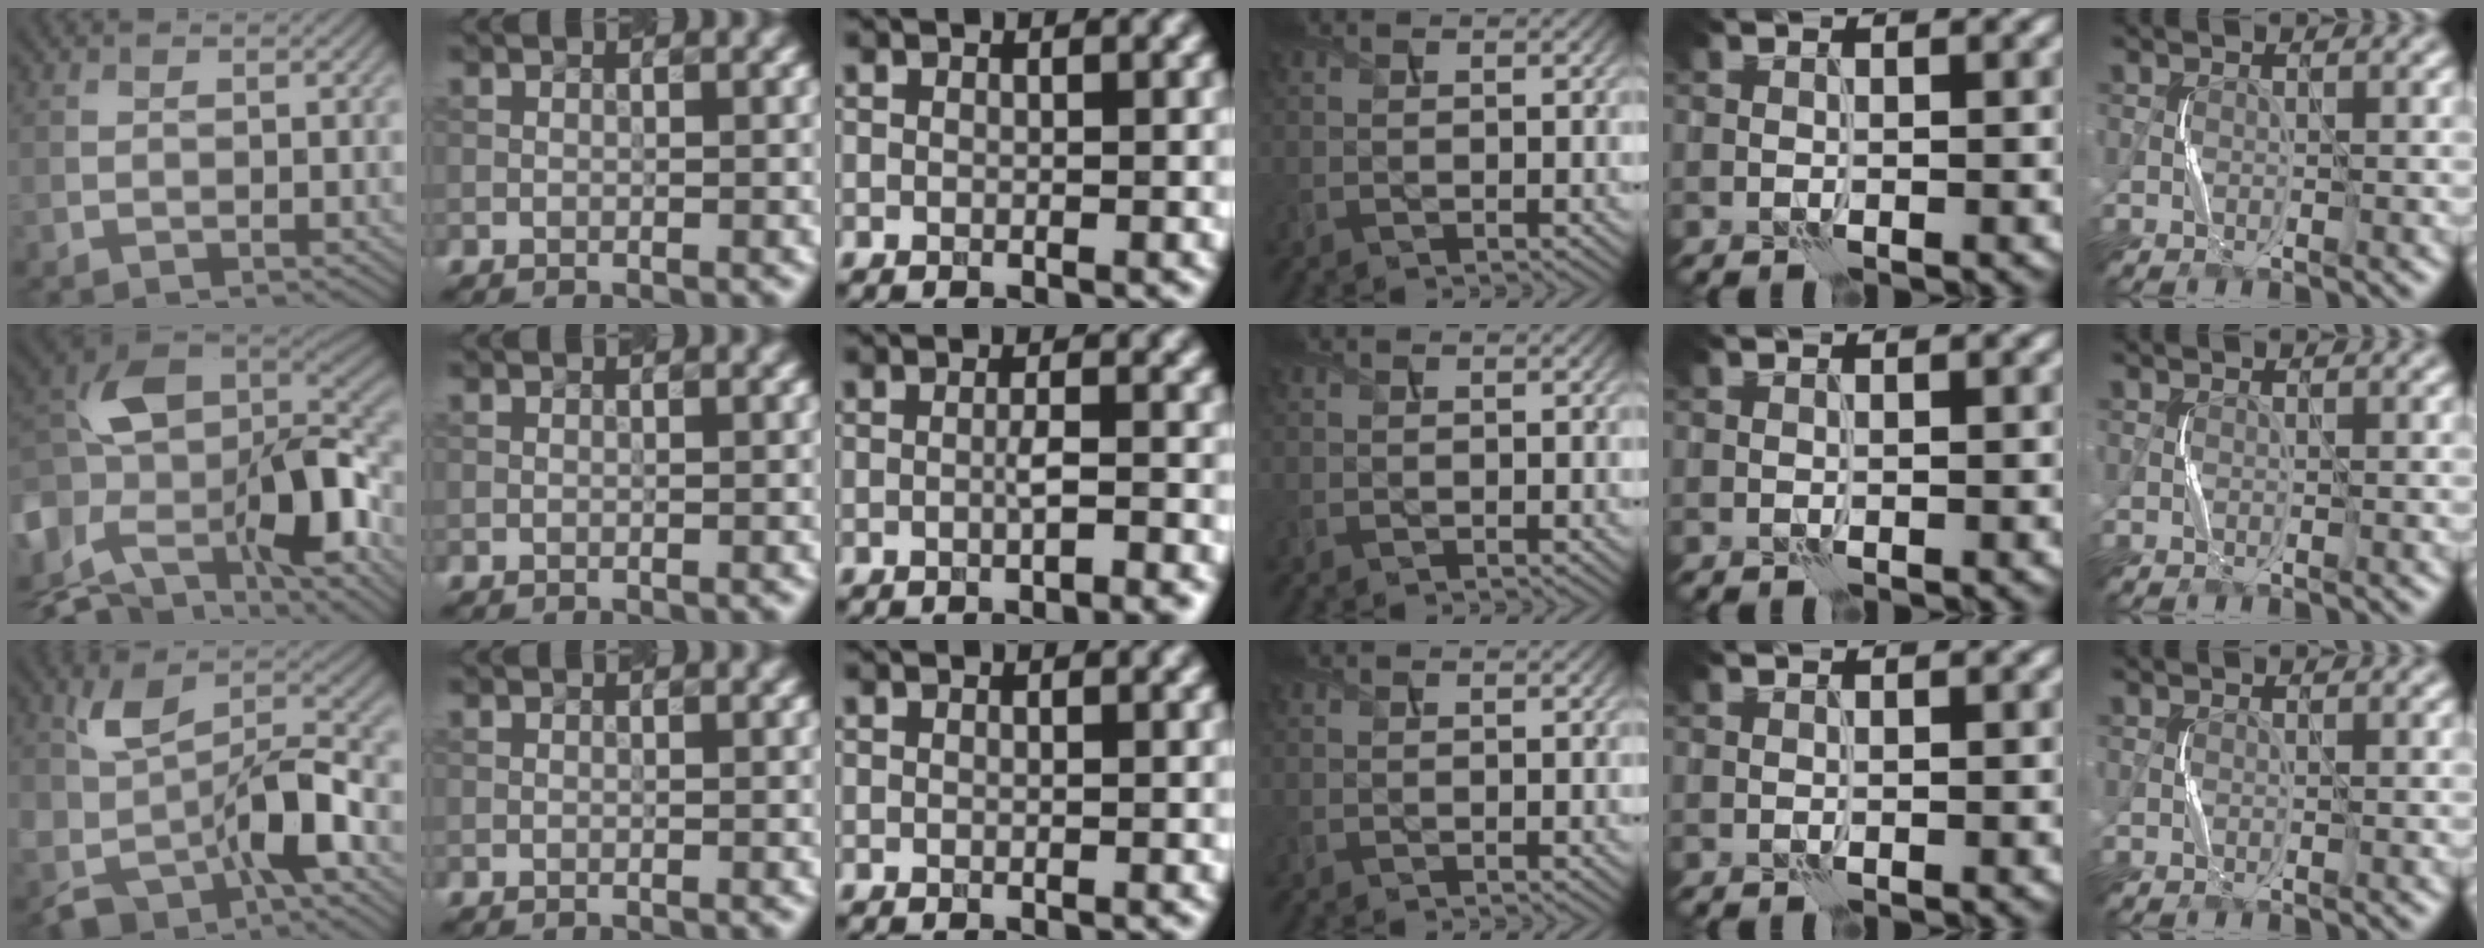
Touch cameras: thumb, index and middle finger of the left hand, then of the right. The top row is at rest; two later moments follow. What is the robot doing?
{"motion": "squeeze", "object": "stress ball aka squeeze ball"}